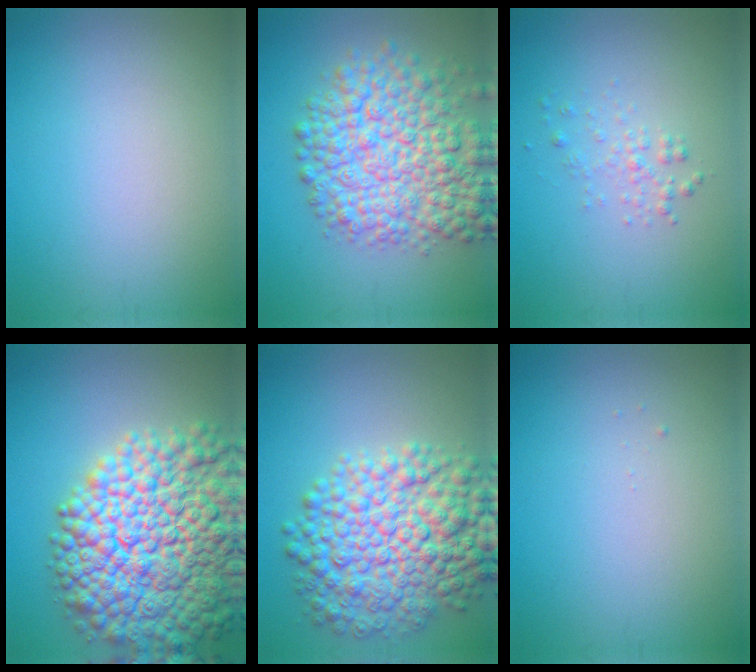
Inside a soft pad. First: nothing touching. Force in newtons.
{"total": 9.8, "press": 9.8, "slide": 0.4}
{"total": 1.4, "press": 1.4, "slide": 0.0}
{"total": 16.1, "press": 16.0, "slide": 0.8}
{"total": 10.1, "press": 10.1, "slide": 0.1}
{"total": 0.0}